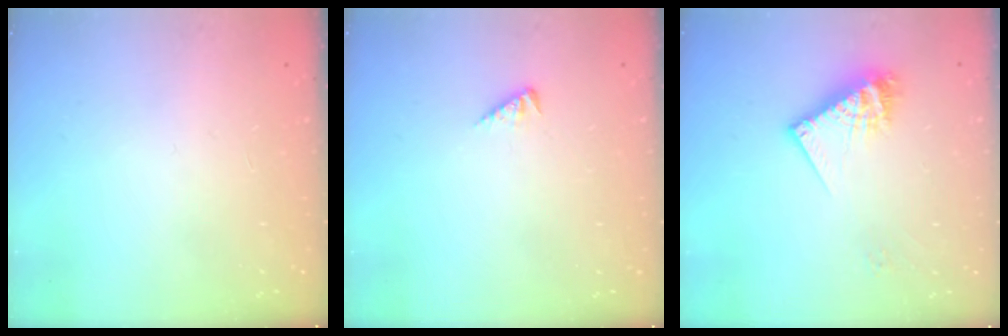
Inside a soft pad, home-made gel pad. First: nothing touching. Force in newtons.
{"total": 2.0, "press": 1.9, "slide": 0.3}
{"total": 12.0, "press": 11.9, "slide": 1.1}